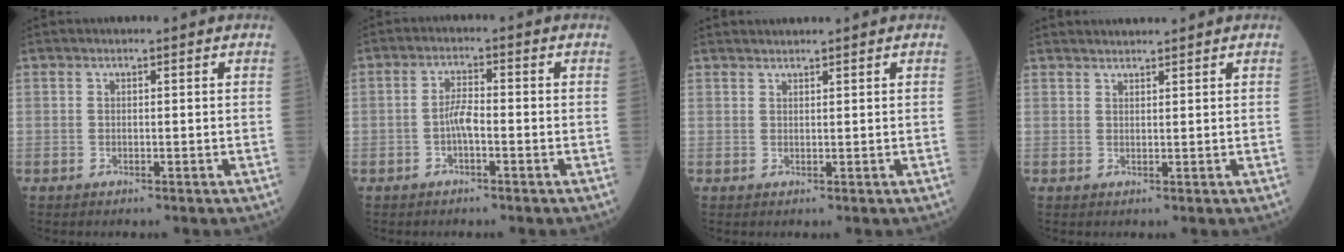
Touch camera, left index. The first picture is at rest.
{"total": 3.1, "force": [-1.1, 0.7, 2.8], "torque": [-0.057, 0.003, -0.023]}
{"total": 1.6, "force": [1.6, -0.2, 0.2], "torque": [-0.003, 0.016, 0.033]}
{"total": 2.5, "force": [2.5, 0.0, 0.4], "torque": [-0.006, 0.021, 0.043]}